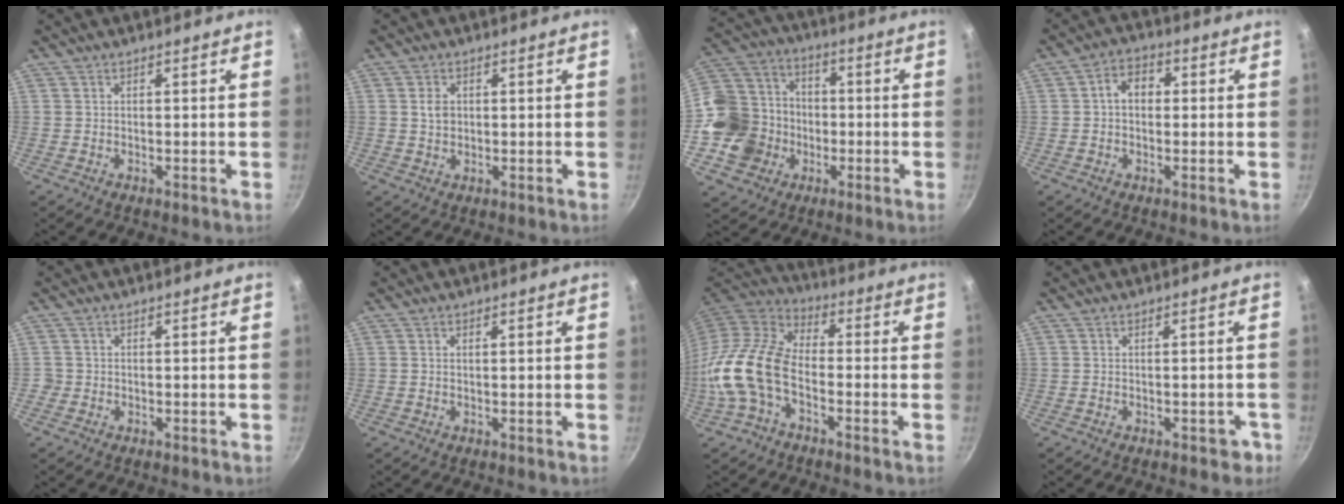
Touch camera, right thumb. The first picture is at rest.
{"total": 2.9, "force": [0.5, 2.3, 1.7], "torque": [-0.021, 0.001, 0.007]}
{"total": 17.1, "force": [-3.7, 15.3, 6.8], "torque": [-0.115, 0.041, -0.064]}
{"total": 5.3, "force": [0.4, 4.0, 3.4], "torque": [-0.031, 0.016, -0.004]}
{"total": 1.0, "force": [-0.4, 1.0, 0.1], "torque": [0.000, 0.002, -0.008]}
{"total": 0.7, "force": [0.3, 0.4, 0.5], "torque": [-0.008, 0.003, 0.004]}
{"total": 13.4, "force": [-4.1, 8.0, 10.0], "torque": [-0.184, 0.043, -0.097]}
{"total": 2.4, "force": [-1.2, 1.4, 1.5], "torque": [-0.001, 0.020, -0.006]}